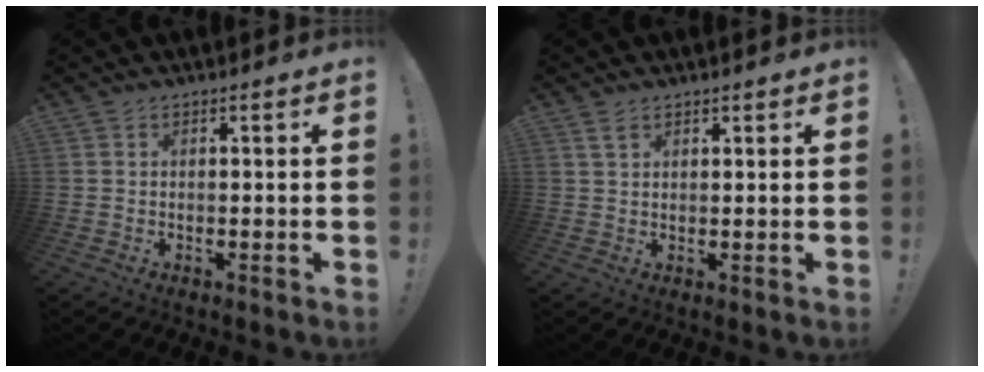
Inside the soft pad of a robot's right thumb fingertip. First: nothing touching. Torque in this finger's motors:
{"motor_torque": [-0.18, 0.63, 0.26, 0.02, -0.03]}